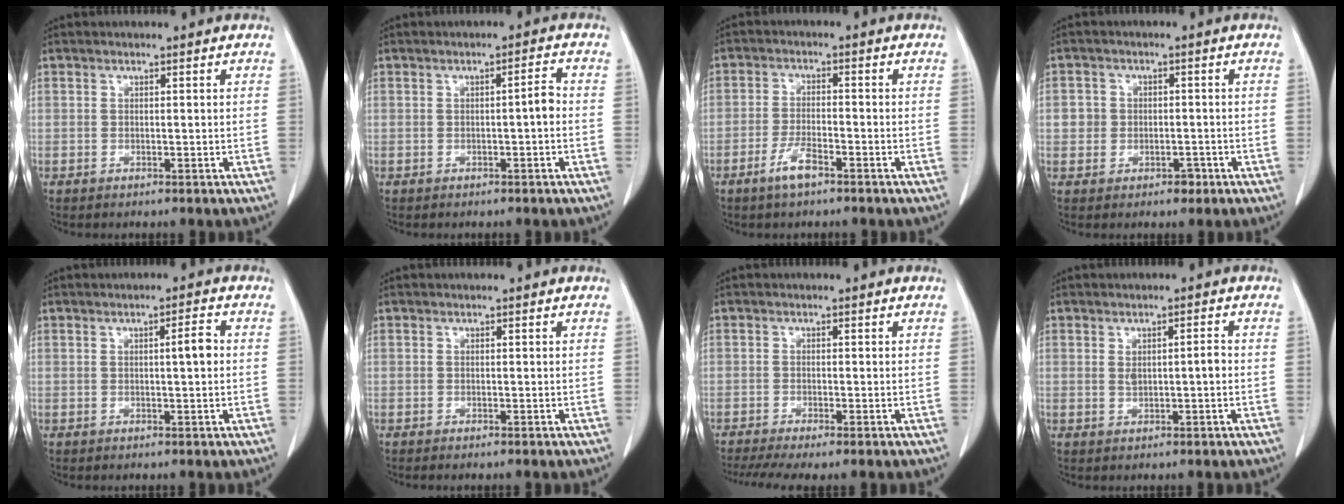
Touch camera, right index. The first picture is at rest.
{"total": 2.0, "force": [-0.4, 0.2, 2.0], "torque": [-0.027, 0.004, -0.007]}
{"total": 4.1, "force": [-2.6, 0.7, 3.0], "torque": [-0.061, -0.002, -0.047]}
{"total": 3.7, "force": [-0.9, 3.3, 1.4], "torque": [-0.010, 0.009, -0.007]}
{"total": 2.5, "force": [0.2, 0.2, 2.5], "torque": [-0.039, 0.003, 0.002]}
{"total": 0.7, "force": [-0.6, 0.0, 0.4], "torque": [-0.005, -0.002, -0.009]}
{"total": 6.7, "force": [-5.3, 0.6, 4.1], "torque": [-0.063, -0.012, -0.085]}
{"total": 2.6, "force": [0.1, 0.7, 2.5], "torque": [-0.046, 0.007, 0.007]}